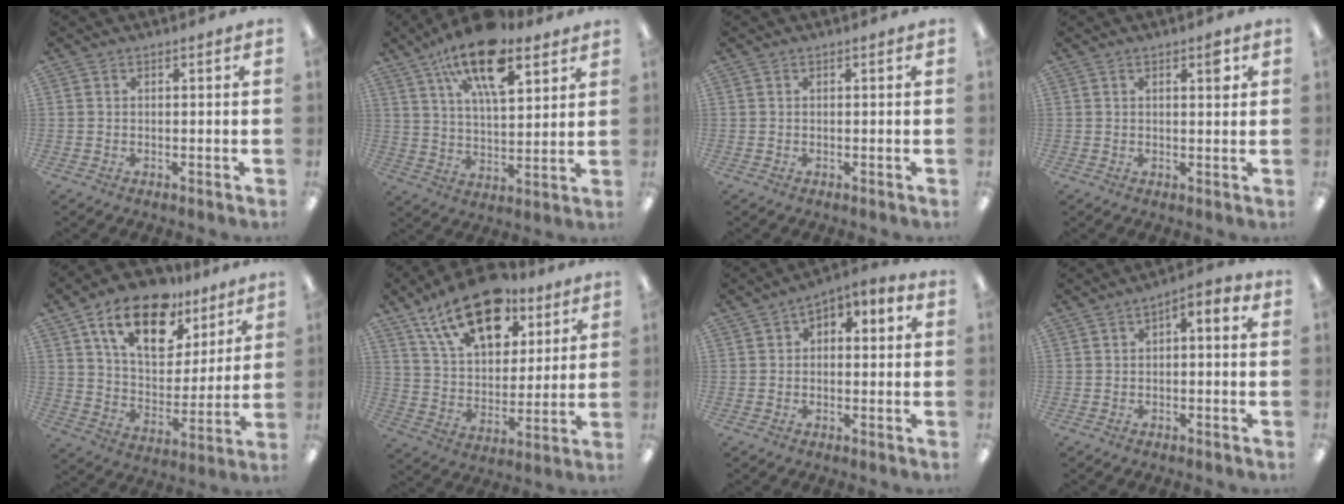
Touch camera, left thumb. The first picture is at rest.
{"total": 17.8, "force": [11.1, 7.3, 11.8], "torque": [-0.192, -0.050, 0.186]}
{"total": 0.0}
{"total": 3.8, "force": [1.7, 1.5, 3.1], "torque": [-0.034, -0.006, 0.019]}
{"total": 18.9, "force": [11.4, 10.4, 11.0], "torque": [-0.188, -0.043, 0.199]}
{"total": 19.9, "force": [12.5, 10.9, 11.1], "torque": [-0.181, -0.054, 0.221]}
{"total": 3.0, "force": [-0.1, 2.5, 1.8], "torque": [-0.021, 0.003, -0.005]}
{"total": 2.8, "force": [-1.3, 1.5, 1.9], "torque": [-0.031, 0.012, -0.026]}